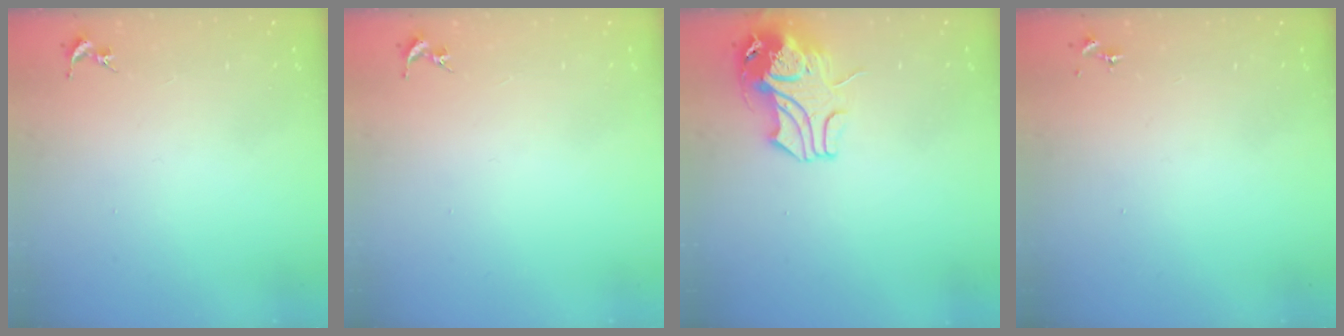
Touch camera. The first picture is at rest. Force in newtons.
{"total": 0.0}
{"total": 11.7, "press": 11.5, "slide": 1.8}
{"total": 0.0}